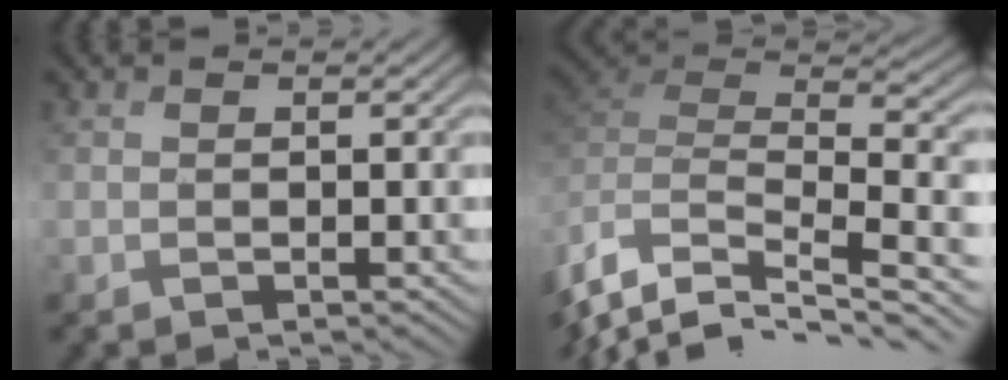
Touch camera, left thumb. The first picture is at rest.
{"total": 11.7, "force": [-7.1, 5.1, 7.8], "torque": [-0.208, -0.016, -0.115]}